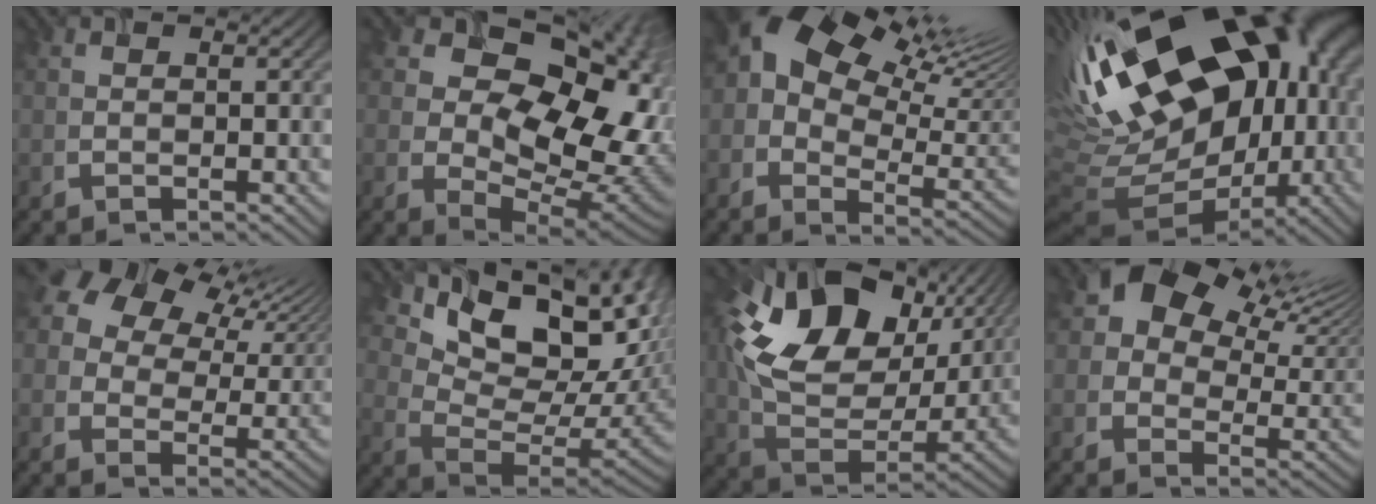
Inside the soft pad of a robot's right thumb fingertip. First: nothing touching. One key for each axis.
{"total": 18.8, "fx": 2.9, "fy": 13.9, "fz": 12.4, "tx": -0.157, "ty": 0.017, "tz": 0.056}
{"total": 15.6, "fx": 6.8, "fy": 9.3, "fz": 10.5, "tx": -0.198, "ty": 0.011, "tz": 0.135}
{"total": 21.2, "fx": 1.4, "fy": 13.0, "fz": 16.6, "tx": -0.298, "ty": -0.034, "tz": 0.052}
{"total": 13.4, "fx": 7.3, "fy": 8.6, "fz": 7.3, "tx": -0.161, "ty": 0.027, "tz": 0.130}
{"total": 16.3, "fx": 8.2, "fy": 9.2, "fz": 10.7, "tx": -0.156, "ty": 0.006, "tz": 0.153}
{"total": 17.7, "fx": 6.1, "fy": 11.8, "fz": 11.8, "tx": -0.251, "ty": 0.011, "tz": 0.118}
{"total": 12.3, "fx": 7.3, "fy": 7.8, "fz": 6.2, "tx": -0.114, "ty": 0.016, "tz": 0.130}